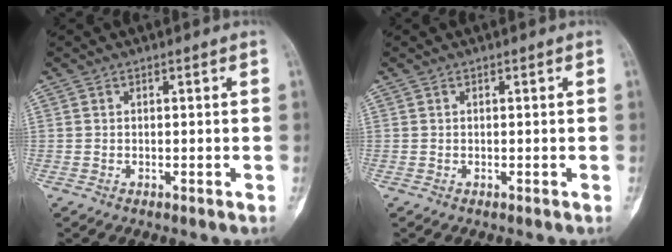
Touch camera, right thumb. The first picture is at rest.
{"total": 0.0}